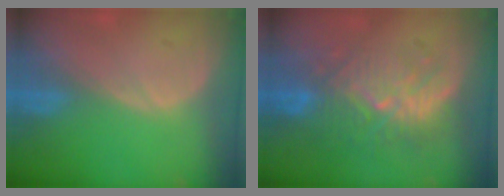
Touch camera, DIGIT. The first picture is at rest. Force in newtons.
{"total": 9.5, "press": 9.0, "slide": 3.0}